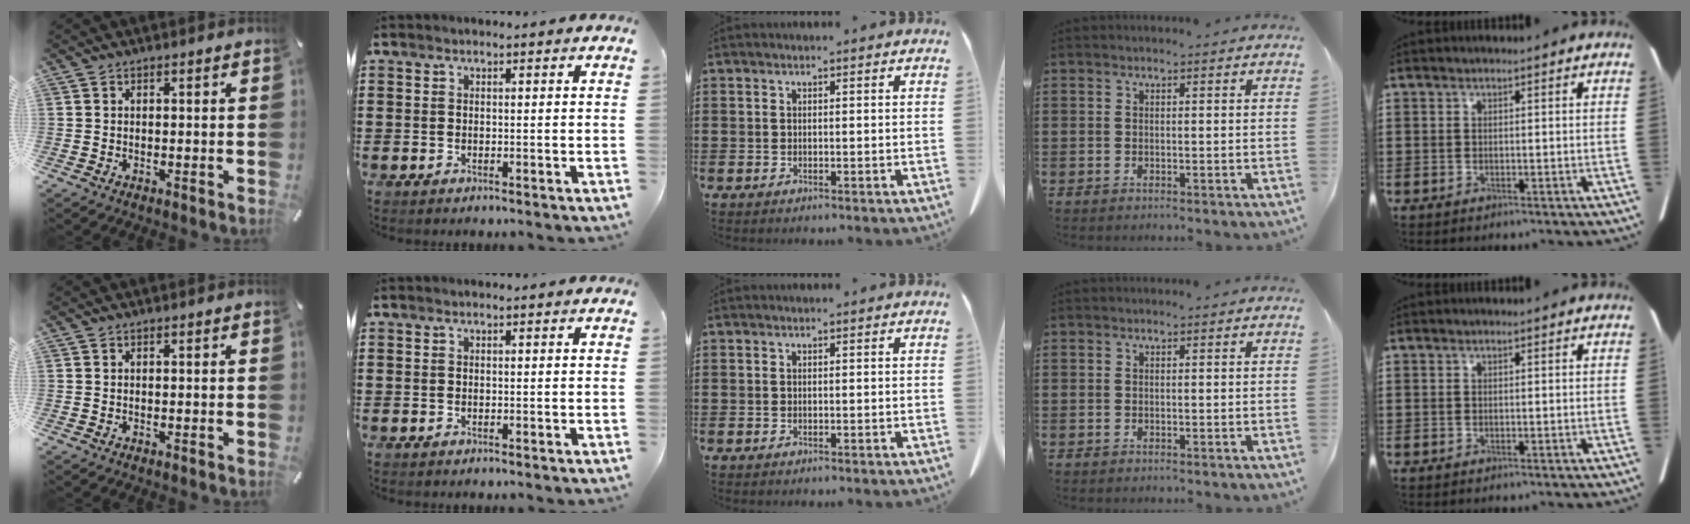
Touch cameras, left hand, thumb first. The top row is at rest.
{}